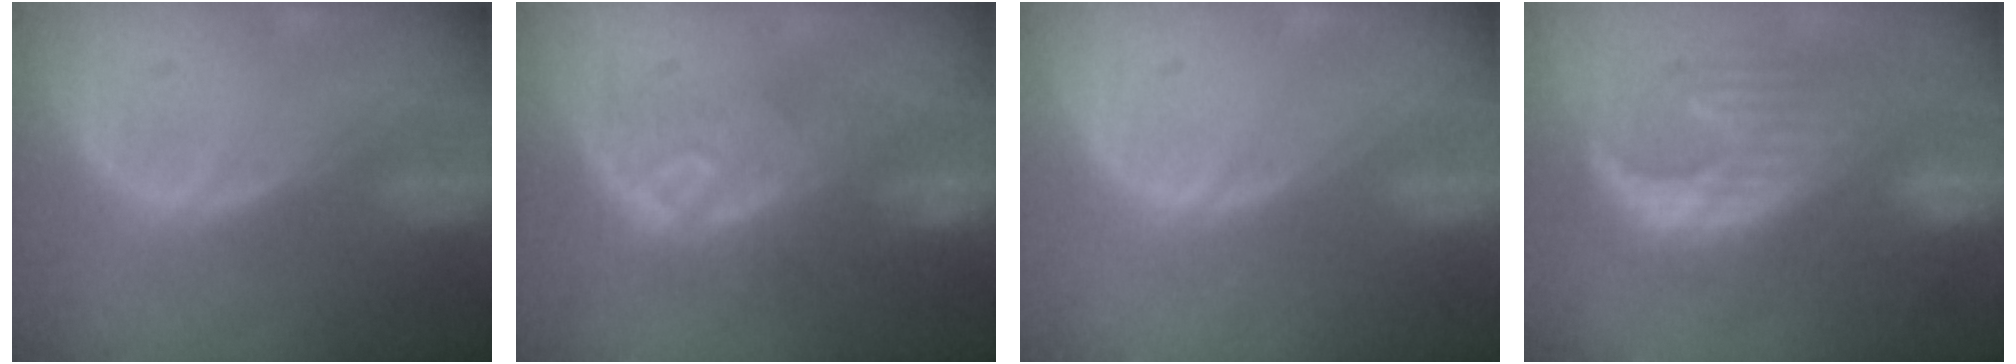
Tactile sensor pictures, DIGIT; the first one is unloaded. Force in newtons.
{"total": 8.0, "press": 7.9, "slide": 1.7}
{"total": 0.0}
{"total": 10.0, "press": 9.8, "slide": 1.9}